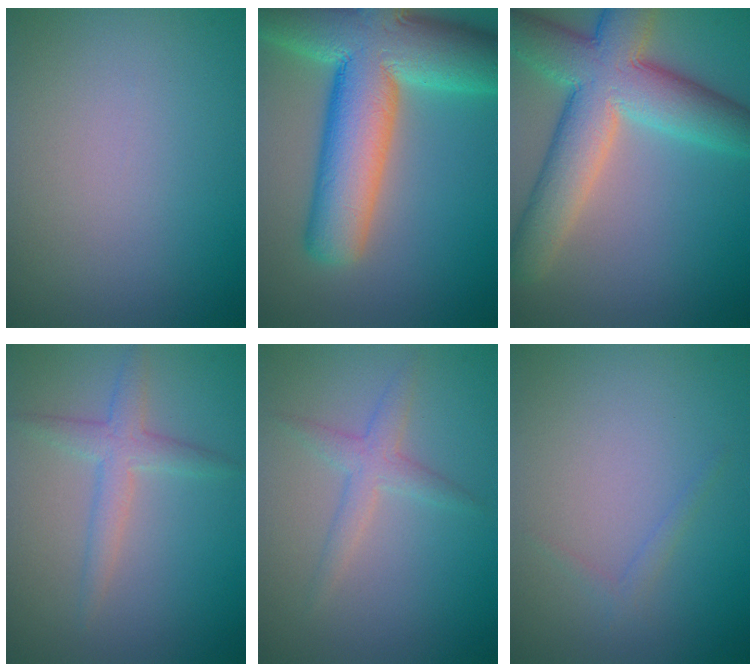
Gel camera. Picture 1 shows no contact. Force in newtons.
{"total": 15.0, "press": 14.9, "slide": 1.1}
{"total": 10.4, "press": 10.4, "slide": 0.3}
{"total": 2.7, "press": 2.7, "slide": 0.0}
{"total": 2.2, "press": 2.2, "slide": 0.1}
{"total": 0.8, "press": 0.8, "slide": 0.0}